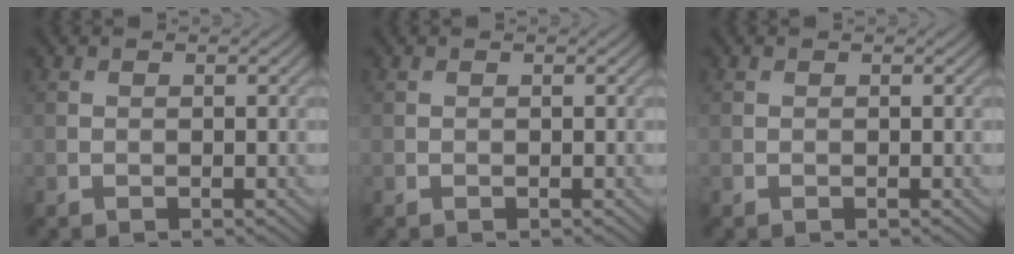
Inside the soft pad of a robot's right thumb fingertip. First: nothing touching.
{"total": 0.0}
{"total": 0.0}